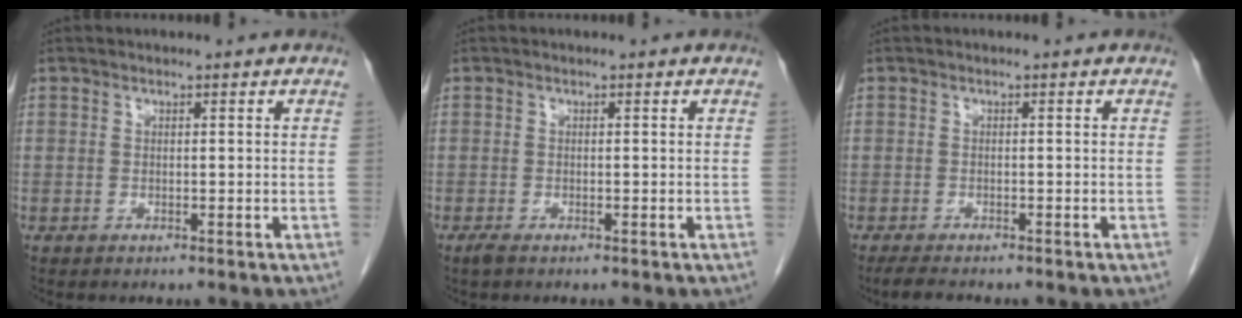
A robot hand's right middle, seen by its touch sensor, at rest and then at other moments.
{"total": 0.9, "force": [-0.7, 0.2, 0.6], "torque": [-0.018, -0.004, -0.013]}
{"total": 2.7, "force": [-2.3, 0.5, 1.3], "torque": [-0.030, -0.008, -0.035]}